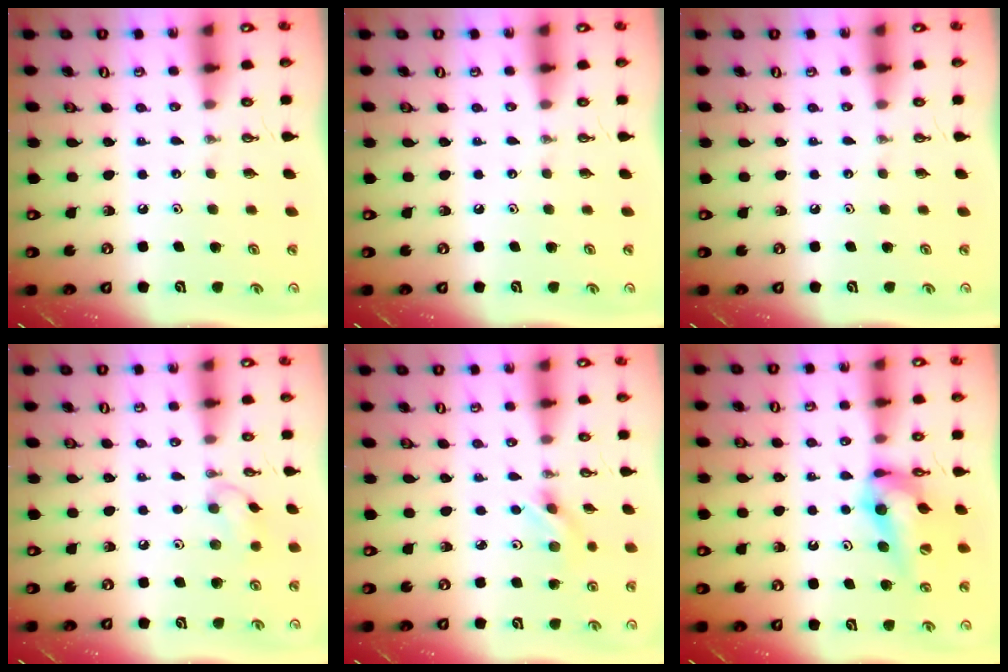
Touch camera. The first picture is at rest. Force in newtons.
{"total": 0.0}
{"total": 0.0}
{"total": 7.4, "press": 7.3, "slide": 0.5}
{"total": 2.0, "press": 1.9, "slide": 0.4}
{"total": 12.2, "press": 12.1, "slide": 1.2}